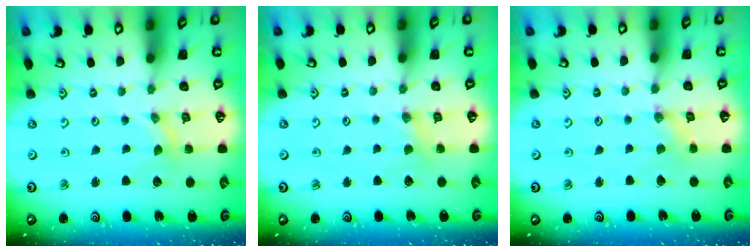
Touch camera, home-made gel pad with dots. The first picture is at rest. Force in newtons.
{"total": 2.1, "press": 2.0, "slide": 0.4}
{"total": 0.7, "press": 0.7, "slide": 0.2}